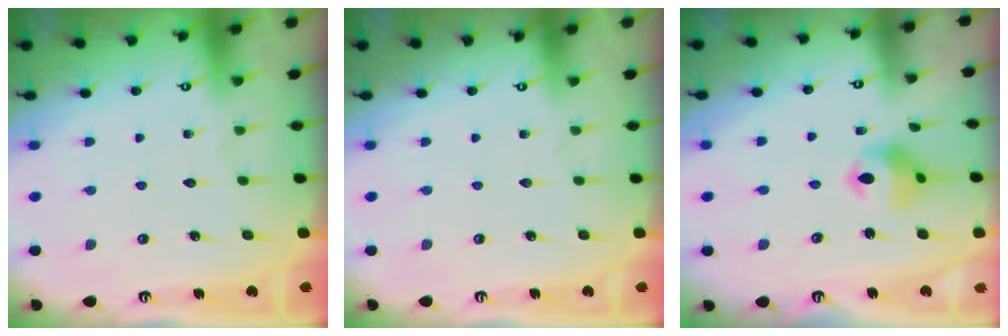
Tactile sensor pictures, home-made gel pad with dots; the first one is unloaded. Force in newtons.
{"total": 0.0}
{"total": 9.1, "press": 9.1, "slide": 0.9}